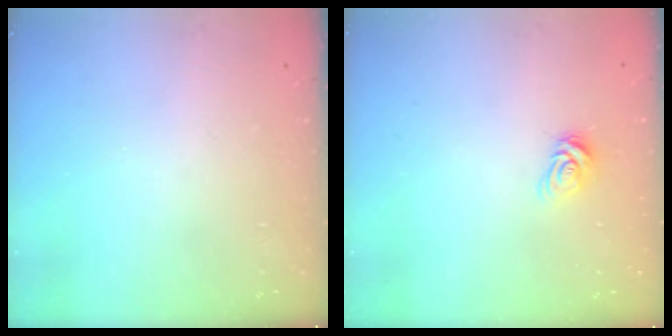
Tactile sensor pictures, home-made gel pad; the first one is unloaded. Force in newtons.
{"total": 6.7, "press": 6.7, "slide": 0.4}